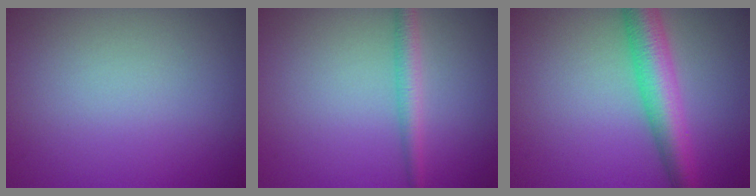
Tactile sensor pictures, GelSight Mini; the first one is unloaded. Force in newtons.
{"total": 2.1, "press": 2.1, "slide": 0.1}
{"total": 5.7, "press": 5.7, "slide": 0.2}